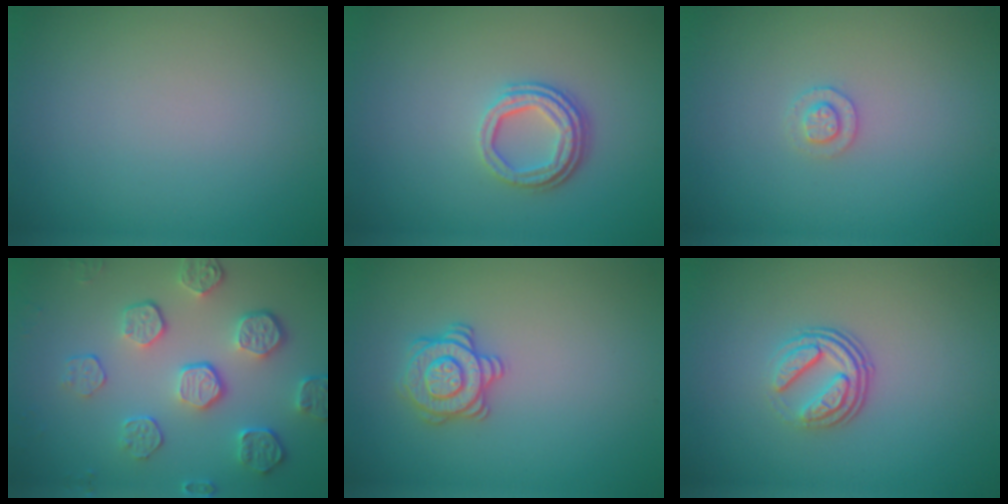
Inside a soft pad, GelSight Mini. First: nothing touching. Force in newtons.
{"total": 3.3, "press": 2.4, "slide": 2.3}
{"total": 1.3, "press": 1.2, "slide": 0.3}
{"total": 5.6, "press": 4.1, "slide": 3.9}
{"total": 2.8, "press": 2.8, "slide": 0.4}
{"total": 3.6, "press": 2.5, "slide": 2.7}